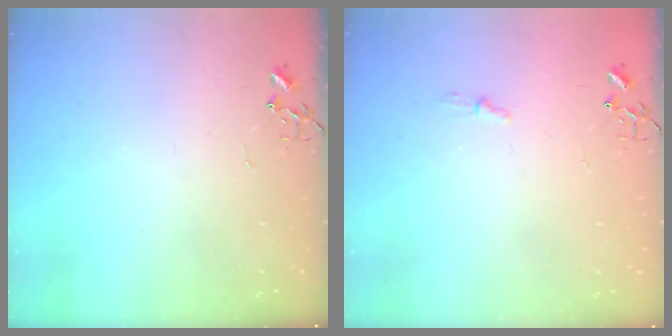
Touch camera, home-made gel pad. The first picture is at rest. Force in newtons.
{"total": 3.8, "press": 3.7, "slide": 0.5}